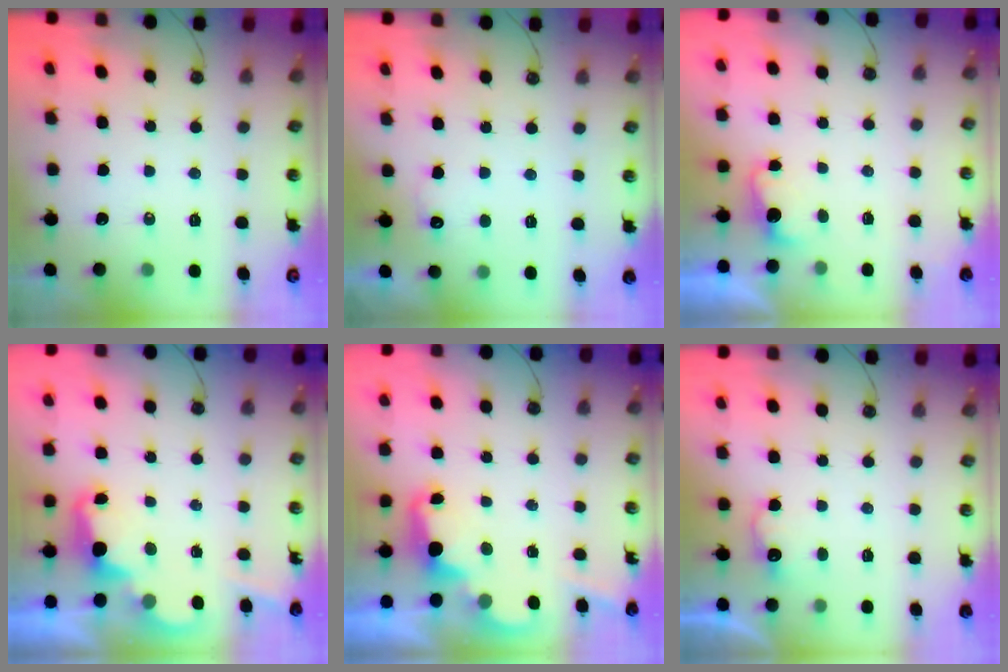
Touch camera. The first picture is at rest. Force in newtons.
{"total": 5.1, "press": 5.0, "slide": 1.2}
{"total": 2.8, "press": 2.7, "slide": 0.9}
{"total": 2.4, "press": 2.3, "slide": 0.6}
{"total": 2.4, "press": 2.3, "slide": 0.5}
{"total": 8.2, "press": 8.1, "slide": 1.0}